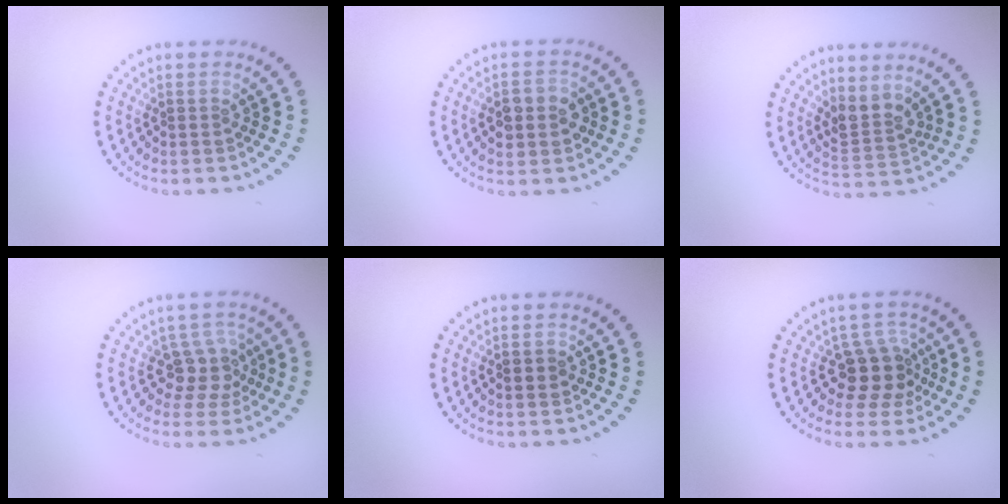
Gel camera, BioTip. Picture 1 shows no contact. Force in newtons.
{"total": 3.5, "press": 3.5, "slide": 0.1}
{"total": 2.6, "press": 2.0, "slide": 1.8}
{"total": 2.9, "press": 2.3, "slide": 1.7}
{"total": 1.4, "press": 1.4, "slide": 0.2}
{"total": 3.7, "press": 3.0, "slide": 2.2}